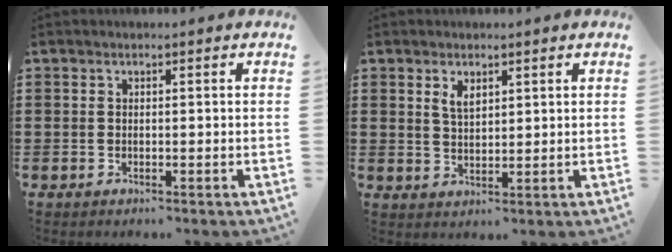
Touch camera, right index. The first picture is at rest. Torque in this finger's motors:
{"motor_torque": [0.25, -0.18, 0.18, 0.06]}